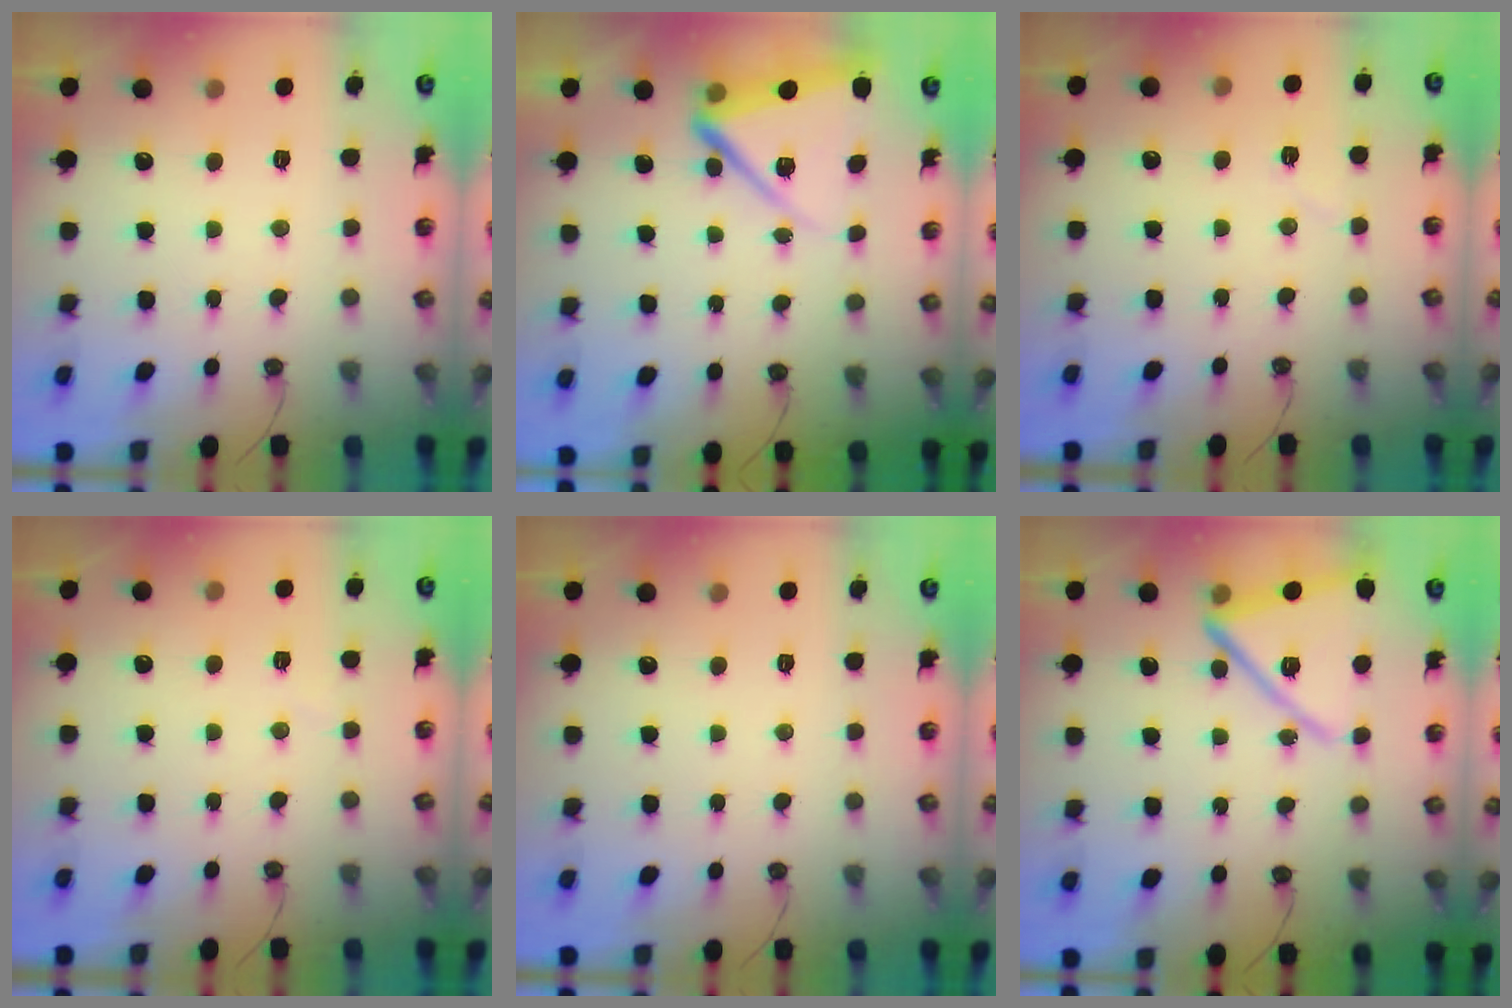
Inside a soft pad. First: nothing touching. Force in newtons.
{"total": 9.3, "press": 8.0, "slide": 4.6}
{"total": 4.2, "press": 3.7, "slide": 1.9}
{"total": 2.8, "press": 2.7, "slide": 0.8}
{"total": 0.0}
{"total": 15.1, "press": 15.1, "slide": 1.3}